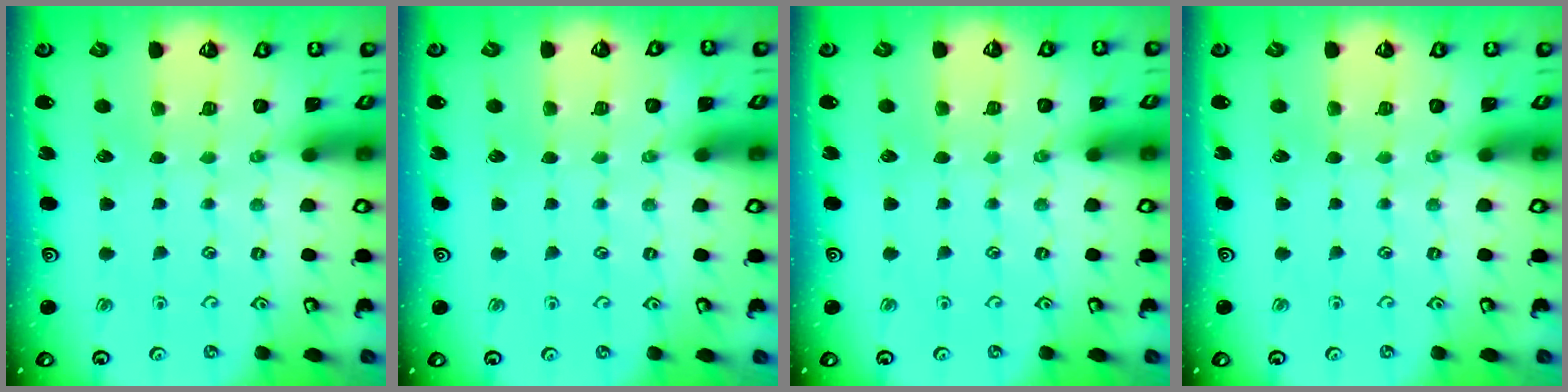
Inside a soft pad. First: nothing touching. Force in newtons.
{"total": 0.0}
{"total": 0.0}
{"total": 0.0}